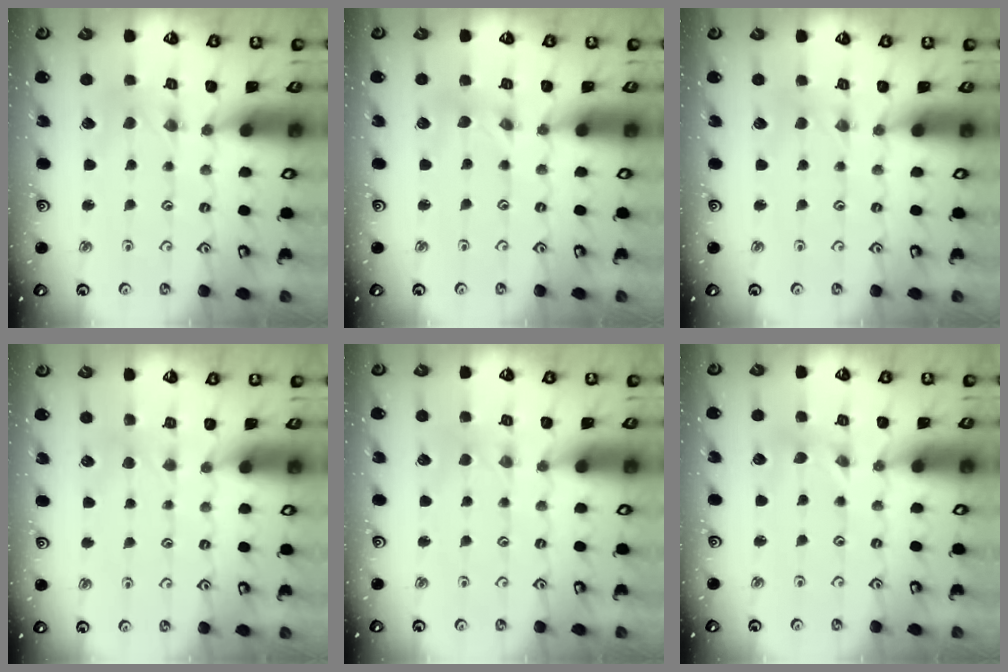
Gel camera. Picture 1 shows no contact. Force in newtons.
{"total": 0.7, "press": 0.6, "slide": 0.1}
{"total": 0.0}
{"total": 1.9, "press": 1.8, "slide": 0.4}
{"total": 0.5, "press": 0.5, "slide": 0.1}
{"total": 0.0}